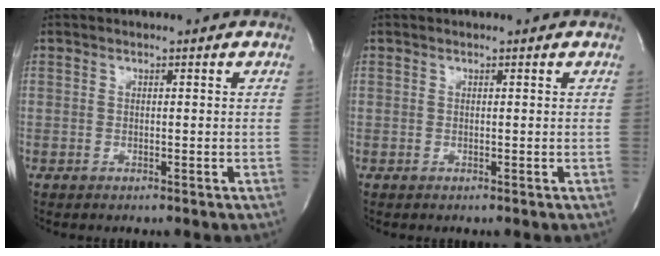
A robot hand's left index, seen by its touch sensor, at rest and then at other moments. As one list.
[{"total": 0.5, "force": [-0.5, -0.1, 0.0], "torque": [0.001, -0.001, -0.007]}]